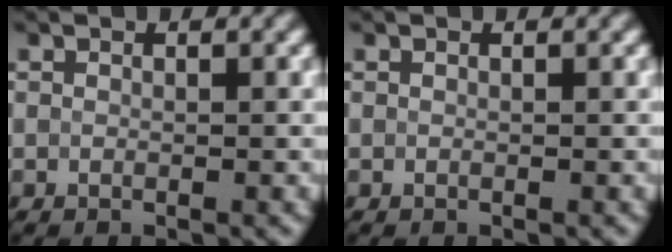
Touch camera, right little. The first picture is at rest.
{"total": 0.0}